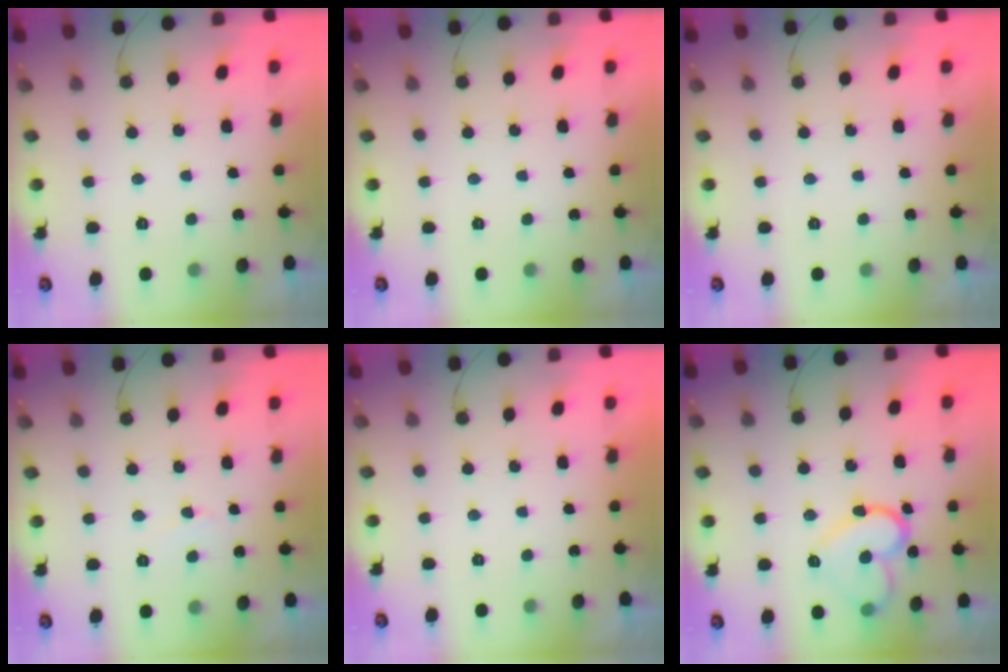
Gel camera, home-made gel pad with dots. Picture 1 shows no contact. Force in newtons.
{"total": 0.0}
{"total": 0.0}
{"total": 3.0, "press": 3.0, "slide": 0.4}
{"total": 1.8, "press": 1.8, "slide": 0.0}
{"total": 15.0, "press": 14.9, "slide": 1.5}